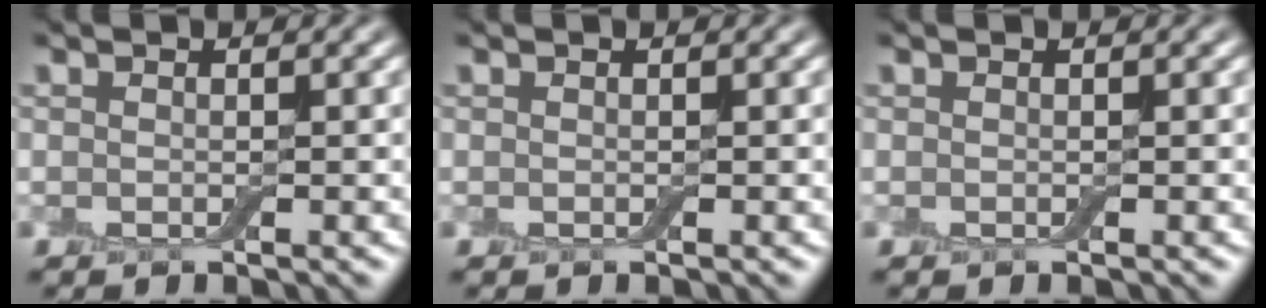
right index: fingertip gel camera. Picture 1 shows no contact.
{"total": 0.0}
{"total": 0.0}